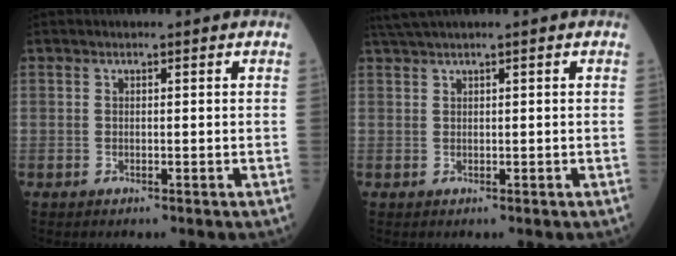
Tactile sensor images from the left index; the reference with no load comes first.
{"total": 3.2, "force": [2.6, -0.9, 1.6], "torque": [-0.046, 0.014, 0.061]}